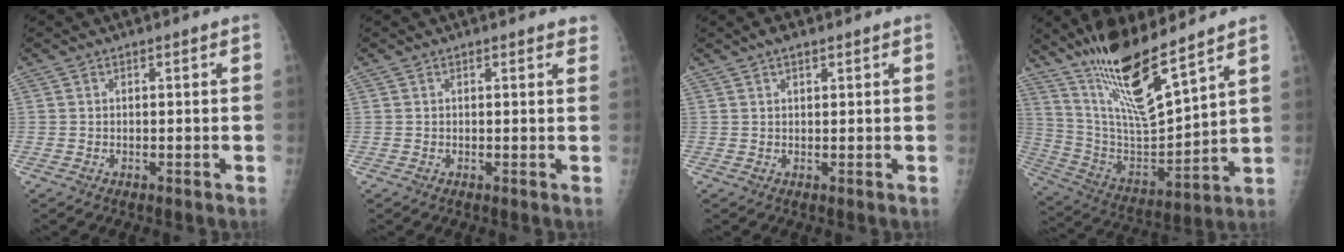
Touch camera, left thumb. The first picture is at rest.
{"total": 1.5, "force": [1.2, 0.5, 0.6], "torque": [0.001, -0.002, 0.009]}
{"total": 2.1, "force": [1.3, 0.9, 1.4], "torque": [-0.018, 0.000, 0.021]}
{"total": 18.5, "force": [13.2, 3.5, 12.5], "torque": [-0.207, -0.074, 0.258]}